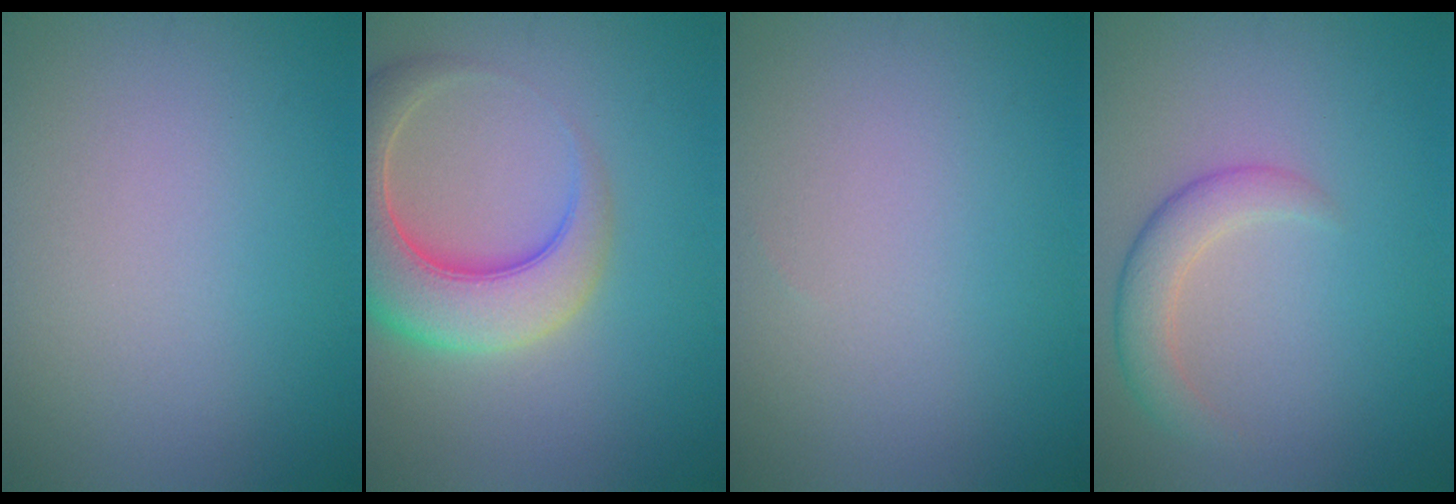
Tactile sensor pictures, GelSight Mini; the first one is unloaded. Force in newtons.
{"total": 7.7, "press": 7.7, "slide": 0.7}
{"total": 0.0}
{"total": 2.9, "press": 2.9, "slide": 0.2}